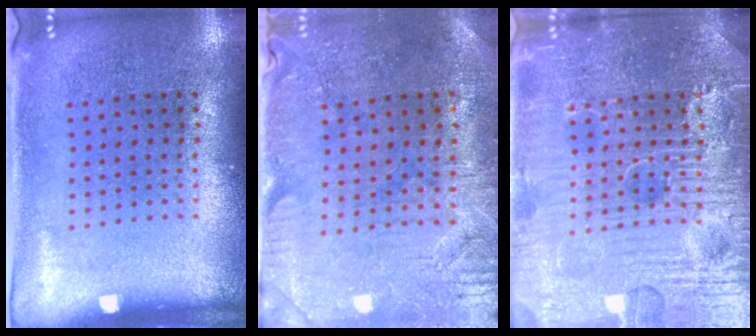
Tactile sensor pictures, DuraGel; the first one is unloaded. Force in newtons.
{"total": 0.6, "press": 0.5, "slide": 0.3}
{"total": 6.4, "press": 6.3, "slide": 0.7}